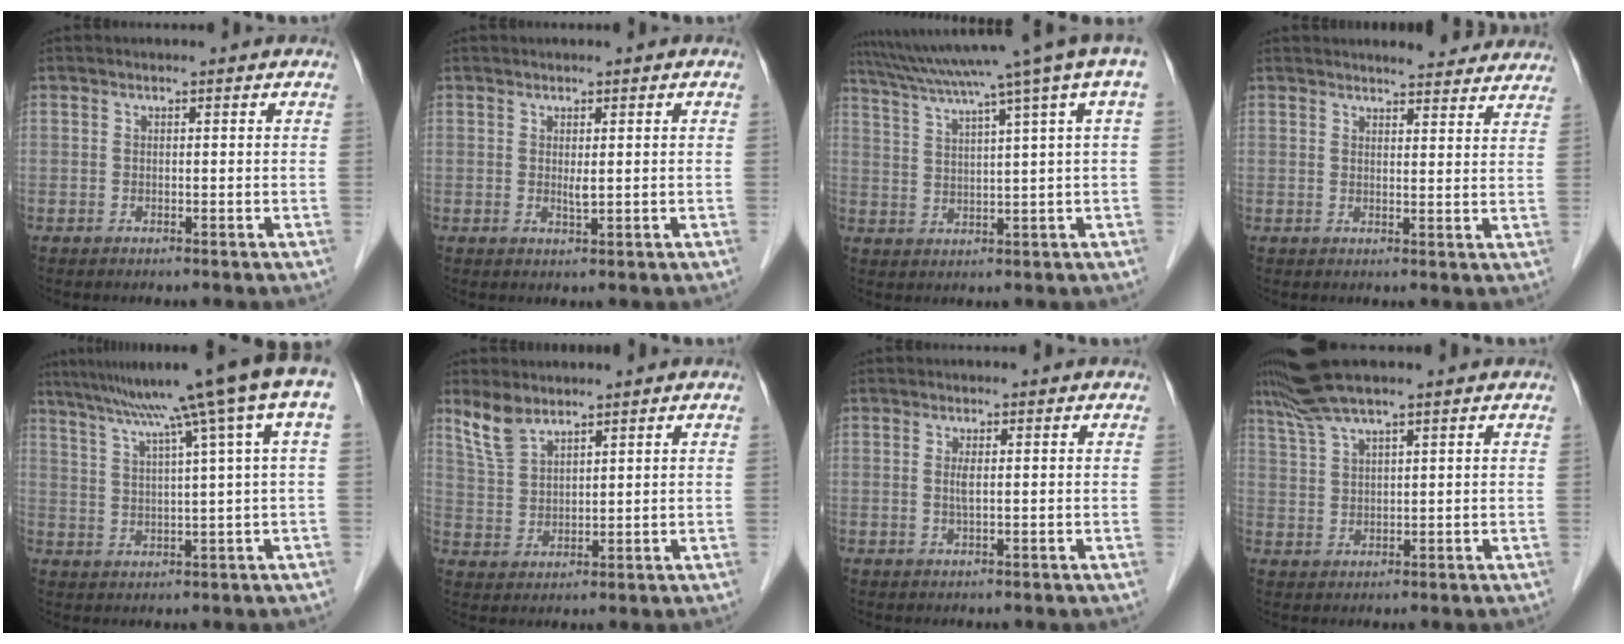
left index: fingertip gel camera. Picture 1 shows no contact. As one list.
[{"total": 1.2, "force": [0.1, 0.2, 1.2], "torque": [-0.024, -0.007, 0.005]}, {"total": 14.9, "force": [9.9, -1.0, 11.0], "torque": [-0.183, 0.019, 0.136]}, {"total": 10.3, "force": [9.8, 1.9, 2.6], "torque": [-0.016, -0.009, 0.100]}, {"total": 15.0, "force": [8.5, -1.0, 12.4], "torque": [-0.187, 0.032, 0.111]}, {"total": 5.0, "force": [4.2, 1.8, 2.1], "torque": [-0.052, 0.004, 0.095]}, {"total": 1.3, "force": [0.0, 0.1, 1.3], "torque": [-0.032, -0.004, 0.002]}, {"total": 6.3, "force": [5.2, 0.4, 3.5], "torque": [-0.078, 0.031, 0.105]}]